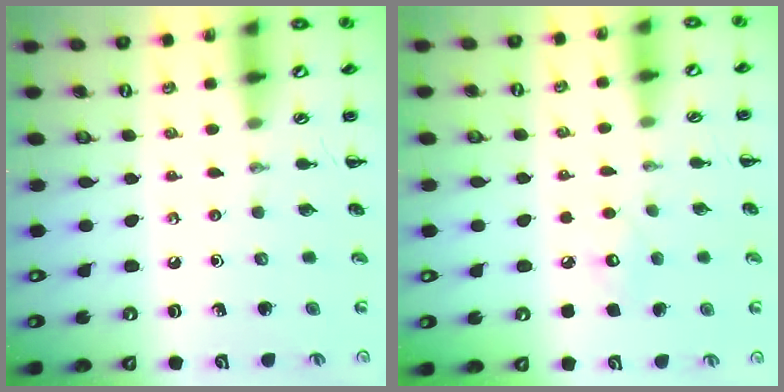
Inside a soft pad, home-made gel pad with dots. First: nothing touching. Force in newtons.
{"total": 6.4, "press": 6.3, "slide": 1.3}